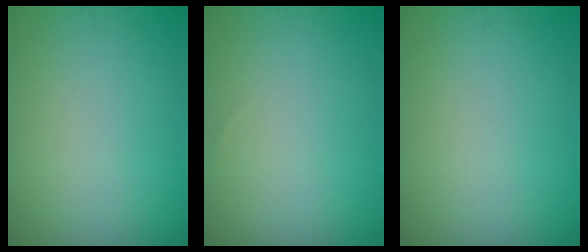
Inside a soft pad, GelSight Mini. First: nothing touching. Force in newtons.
{"total": 0.0}
{"total": 0.0}